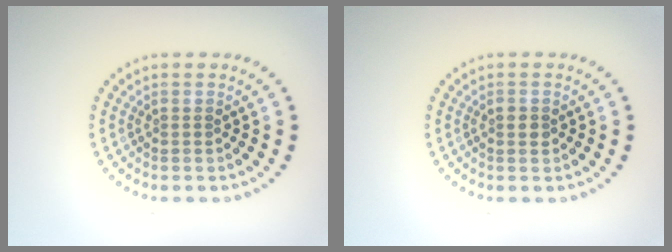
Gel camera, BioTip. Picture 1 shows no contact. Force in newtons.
{"total": 1.0, "press": 1.0, "slide": 0.1}